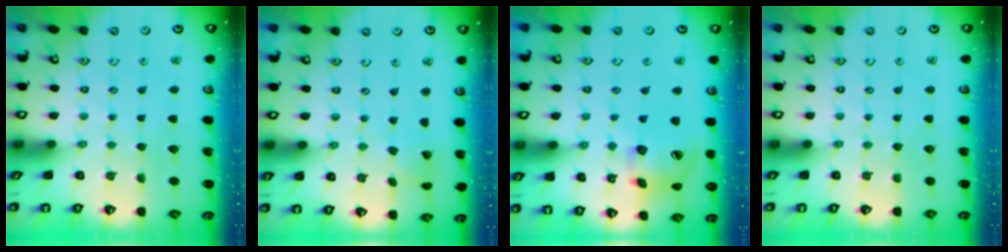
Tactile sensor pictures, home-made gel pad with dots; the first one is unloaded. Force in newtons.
{"total": 1.9, "press": 1.9, "slide": 0.2}
{"total": 16.7, "press": 16.5, "slide": 2.3}
{"total": 0.0}